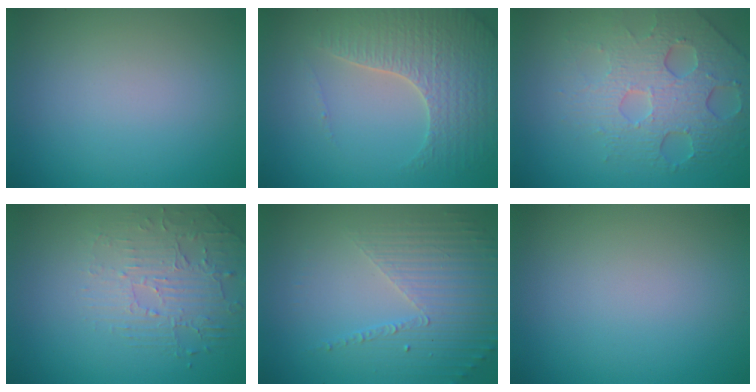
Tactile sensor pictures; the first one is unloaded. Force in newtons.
{"total": 4.6, "press": 4.2, "slide": 1.9}
{"total": 6.6, "press": 4.8, "slide": 4.5}
{"total": 2.2, "press": 1.7, "slide": 1.5}
{"total": 5.0, "press": 3.2, "slide": 3.8}
{"total": 0.0}